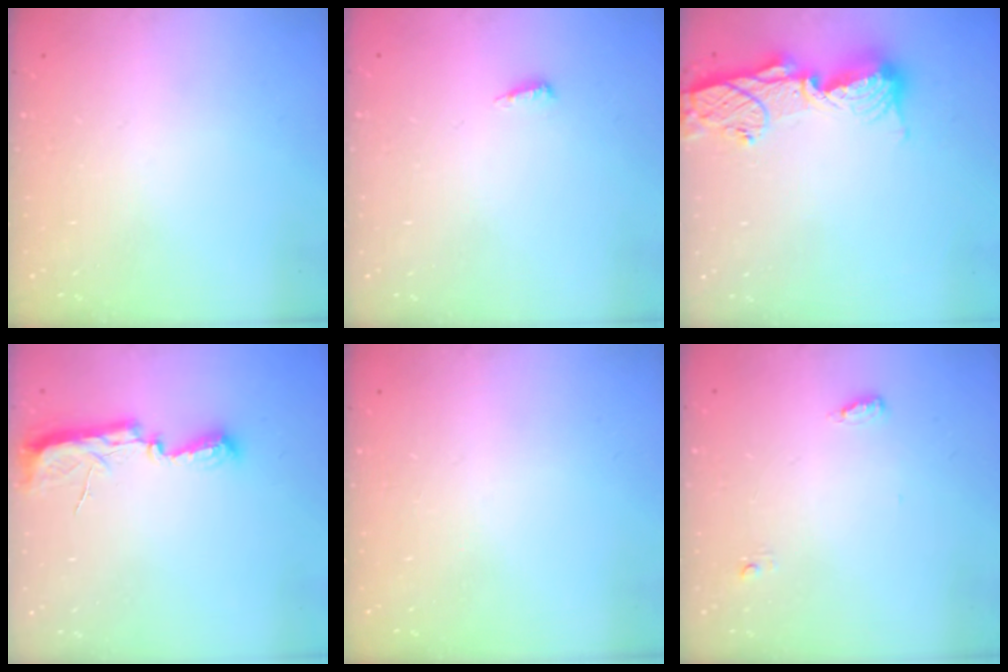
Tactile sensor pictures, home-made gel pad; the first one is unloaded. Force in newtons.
{"total": 4.6, "press": 4.5, "slide": 0.9}
{"total": 12.9, "press": 12.9, "slide": 1.2}
{"total": 10.3, "press": 8.9, "slide": 5.2}
{"total": 0.0}
{"total": 3.7, "press": 3.5, "slide": 1.2}